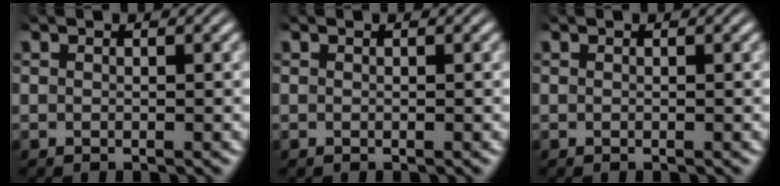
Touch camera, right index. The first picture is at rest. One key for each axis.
{"total": 0.0}
{"total": 0.0}